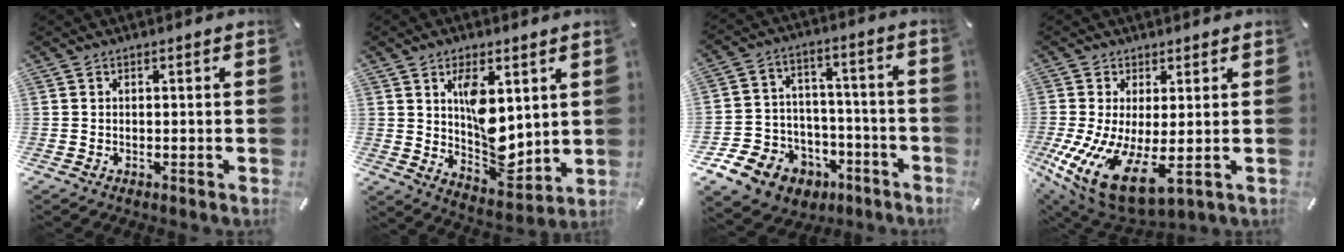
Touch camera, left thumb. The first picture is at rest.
{"total": 11.3, "force": [2.8, 6.8, 8.6], "torque": [-0.122, -0.019, 0.050]}
{"total": 11.7, "force": [-6.1, 9.5, 2.9], "torque": [-0.055, 0.041, -0.098]}
{"total": 14.1, "force": [-1.6, 6.8, 12.2], "torque": [-0.252, -0.018, -0.012]}